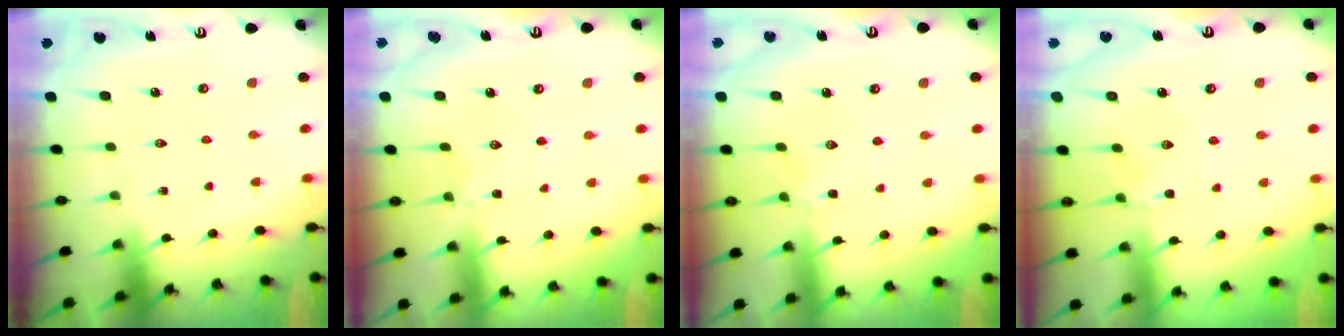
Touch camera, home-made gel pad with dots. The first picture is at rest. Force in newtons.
{"total": 2.6, "press": 2.6, "slide": 0.2}
{"total": 3.7, "press": 3.6, "slide": 0.6}
{"total": 1.4, "press": 1.3, "slide": 0.3}